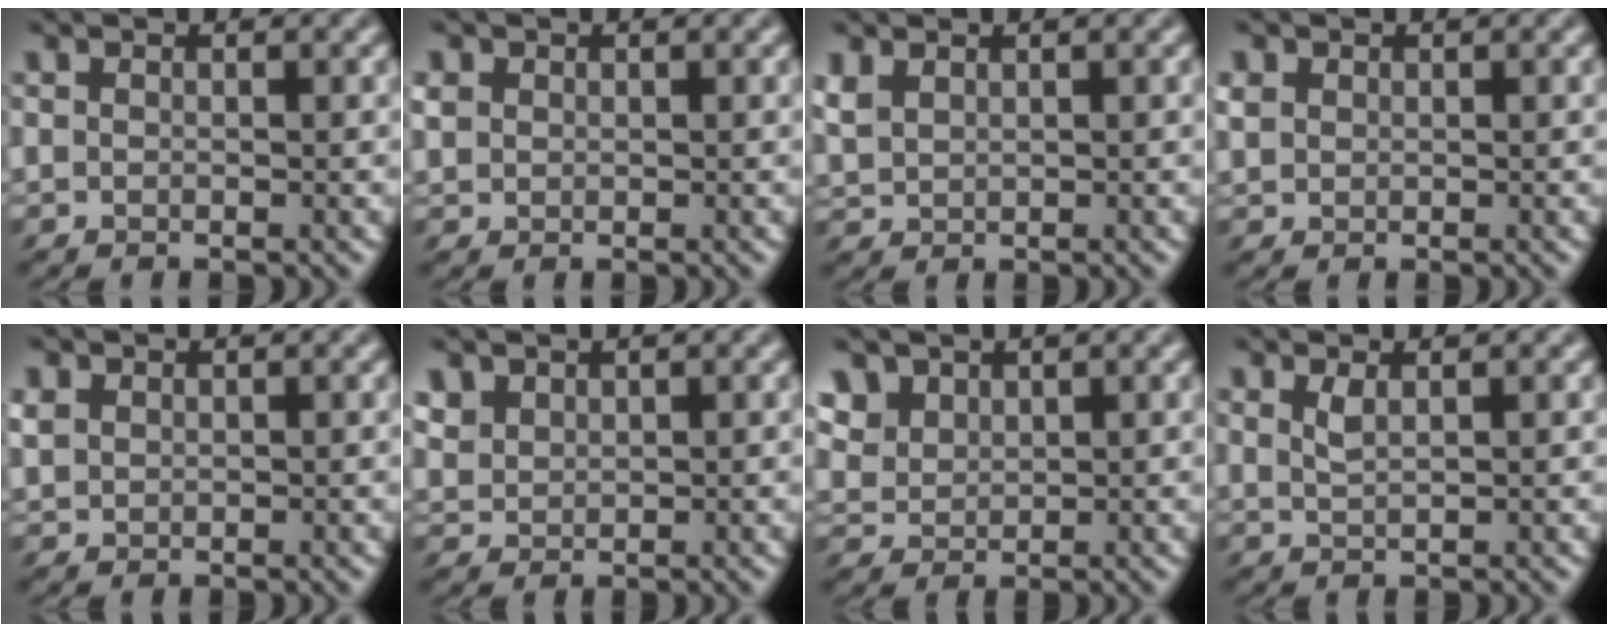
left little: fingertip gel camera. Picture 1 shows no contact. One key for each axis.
{"total": 1.8, "fx": 0.2, "fy": 1.6, "fz": 0.8, "tx": -0.031, "ty": 0.005, "tz": 0.001}
{"total": 1.5, "fx": 0.5, "fy": 0.8, "fz": 1.1, "tx": -0.029, "ty": 0.002, "tz": 0.008}
{"total": 1.5, "fx": 0.2, "fy": 1.3, "fz": 0.7, "tx": -0.027, "ty": 0.003, "tz": 0.003}
{"total": 1.4, "fx": 0.2, "fy": 1.1, "fz": 0.8, "tx": -0.024, "ty": 0.003, "tz": 0.001}
{"total": 1.6, "fx": 0.9, "fy": 1.1, "fz": 0.8, "tx": -0.025, "ty": 0.003, "tz": 0.012}
{"total": 2.5, "fx": 1.5, "fy": 1.6, "fz": 1.4, "tx": -0.041, "ty": 0.015, "tz": 0.019}
{"total": 0.8, "fx": 0.4, "fy": -0.4, "fz": 0.6, "tx": -0.014, "ty": -0.001, "tz": 0.009}